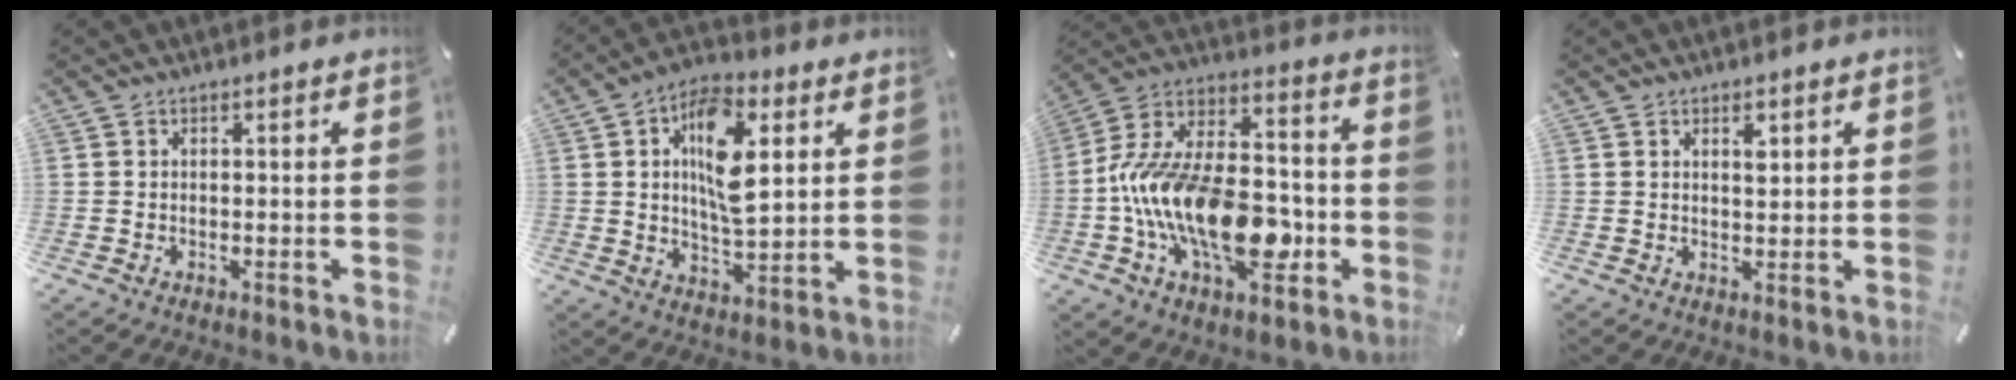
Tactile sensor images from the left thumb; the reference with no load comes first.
{"total": 13.3, "force": [4.1, 6.6, 10.8], "torque": [-0.184, -0.006, 0.066]}
{"total": 21.7, "force": [-6.3, 12.8, 16.3], "torque": [-0.321, 0.024, -0.101]}
{"total": 2.5, "force": [1.4, 1.2, 1.7], "torque": [-0.013, -0.009, 0.020]}